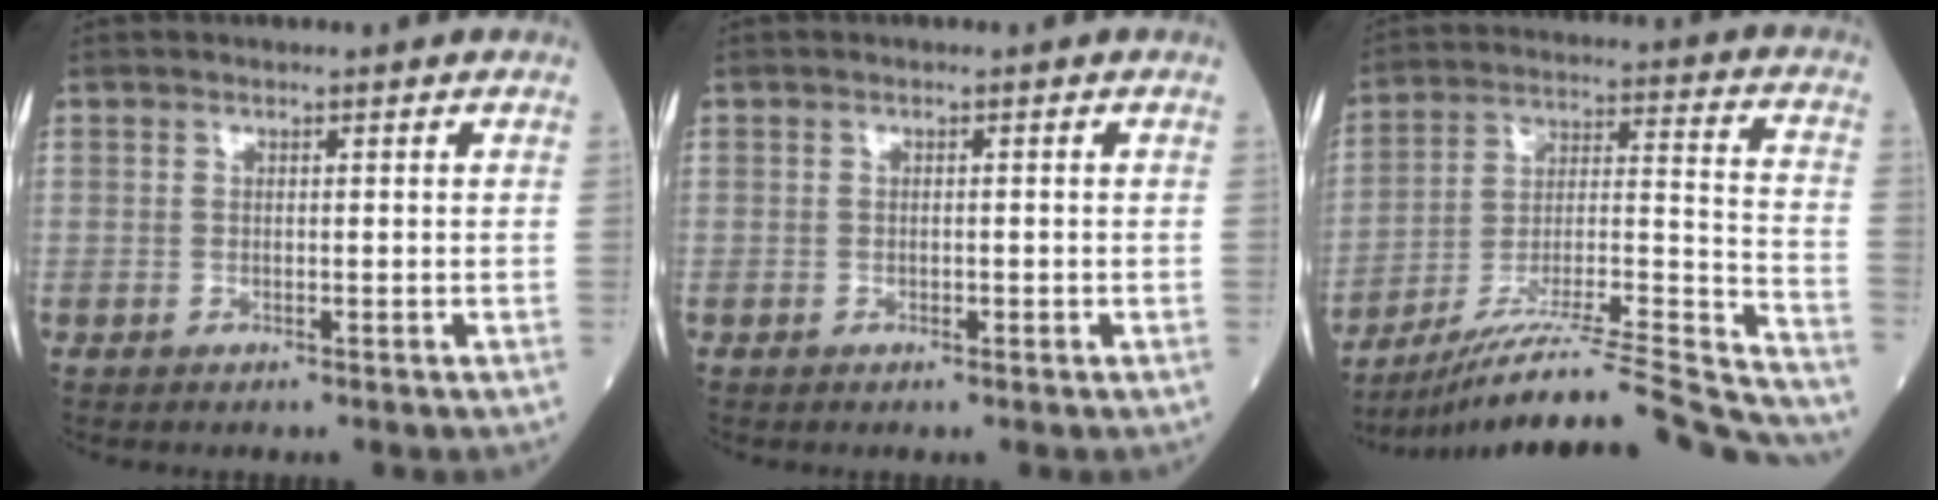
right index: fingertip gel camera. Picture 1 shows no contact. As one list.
[{"total": 0.7, "force": [-0.3, 0.3, 0.6], "torque": [-0.011, -0.001, -0.004]}, {"total": 29.1, "force": [-26.7, -0.3, 11.7], "torque": [-0.122, -0.015, -0.398]}]